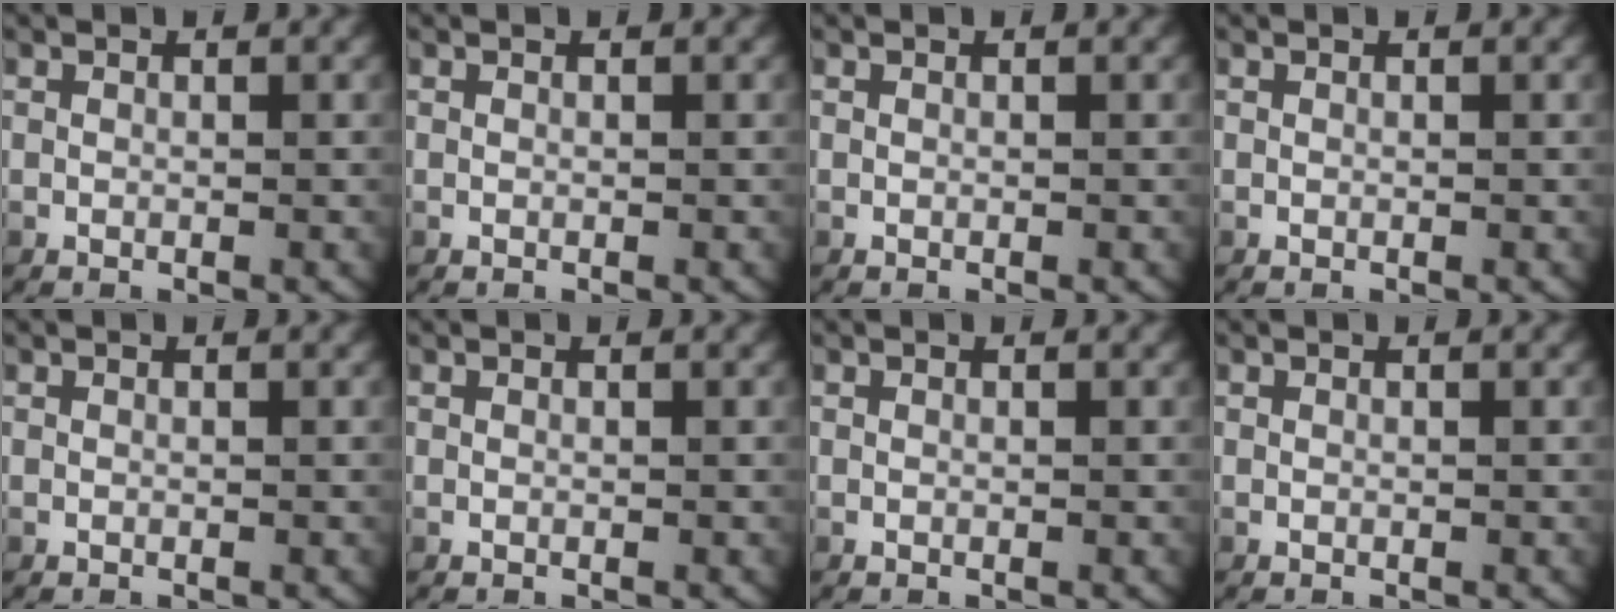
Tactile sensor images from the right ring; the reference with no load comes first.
{"total": 0.0}
{"total": 0.0}
{"total": 0.0}
{"total": 0.0}
{"total": 0.0}
{"total": 0.0}
{"total": 0.0}